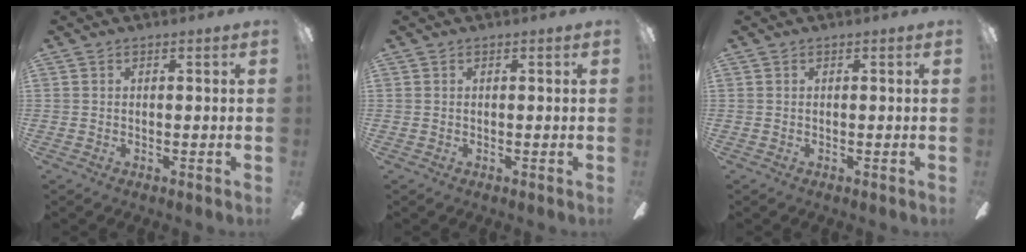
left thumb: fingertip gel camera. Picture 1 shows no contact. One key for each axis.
{"total": 0.0}
{"total": 0.0}